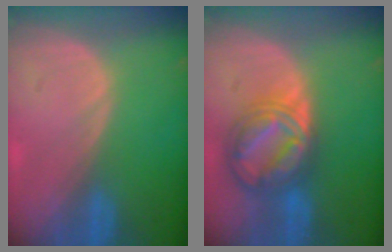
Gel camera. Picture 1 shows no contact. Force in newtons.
{"total": 9.0, "press": 9.0, "slide": 0.7}